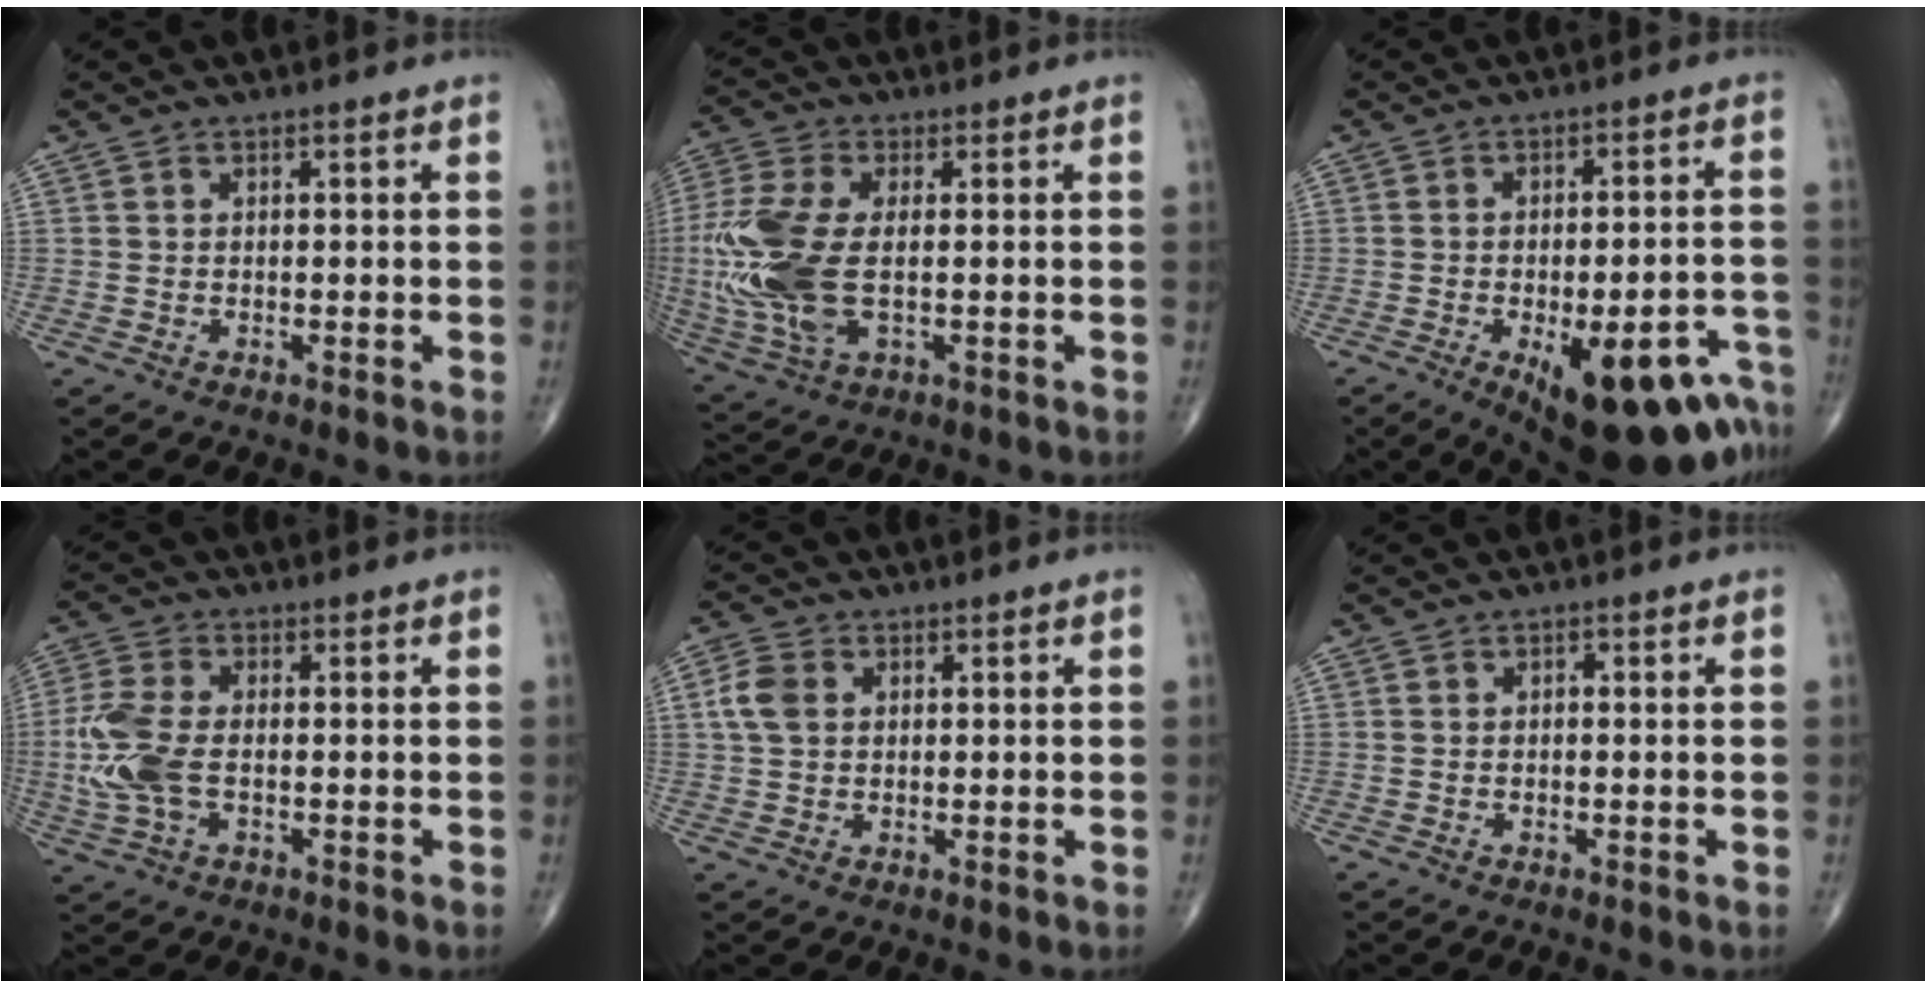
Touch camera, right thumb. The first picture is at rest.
{"total": 16.3, "force": [-0.8, 8.4, 14.0], "torque": [-0.348, -0.008, -0.009]}
{"total": 21.0, "force": [-11.3, 7.9, 15.8], "torque": [-0.128, 0.053, -0.143]}
{"total": 9.4, "force": [-1.1, 5.1, 7.8], "torque": [-0.196, 0.008, -0.024]}
{"total": 5.0, "force": [1.0, 3.7, 3.3], "torque": [-0.070, 0.007, 0.017]}
{"total": 0.6, "force": [0.0, 0.4, 0.5], "torque": [-0.005, 0.002, -0.003]}